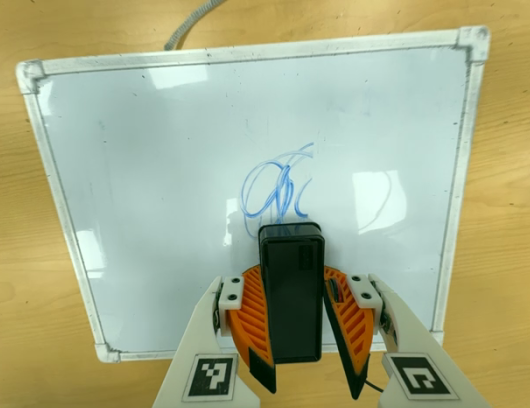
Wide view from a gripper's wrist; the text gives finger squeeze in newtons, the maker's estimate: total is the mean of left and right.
{"total": 7.9, "left": 8.6, "right": 7.2}